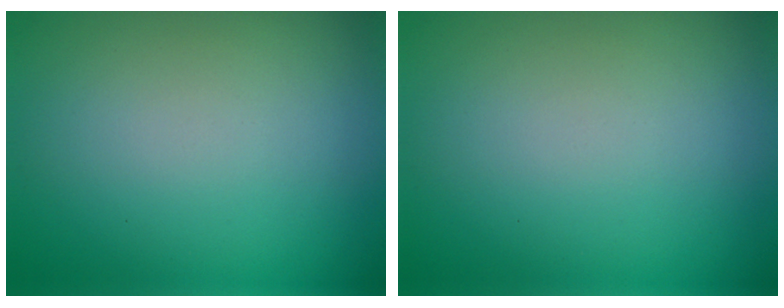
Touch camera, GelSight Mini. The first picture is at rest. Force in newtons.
{"total": 0.0}